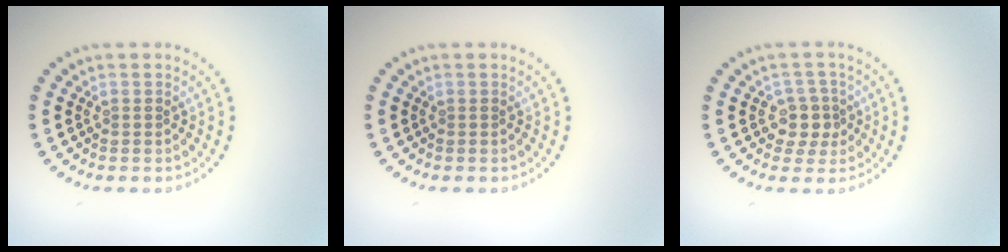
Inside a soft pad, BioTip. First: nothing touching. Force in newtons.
{"total": 0.0}
{"total": 2.4, "press": 2.1, "slide": 1.2}